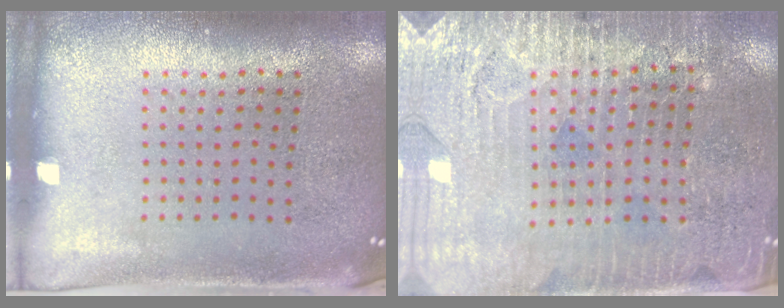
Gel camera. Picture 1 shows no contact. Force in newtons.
{"total": 3.3, "press": 3.1, "slide": 1.2}